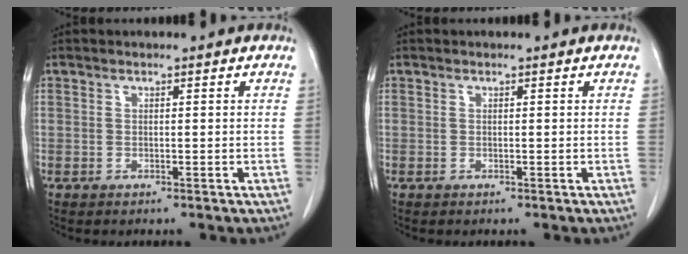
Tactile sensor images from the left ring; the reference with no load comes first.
{"total": 0.0}